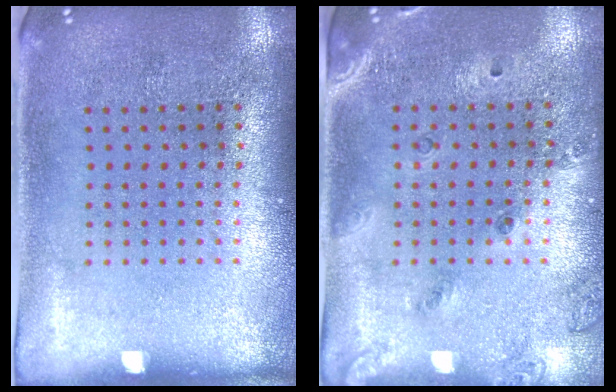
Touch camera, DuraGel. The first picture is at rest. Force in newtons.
{"total": 1.5, "press": 1.3, "slide": 0.7}